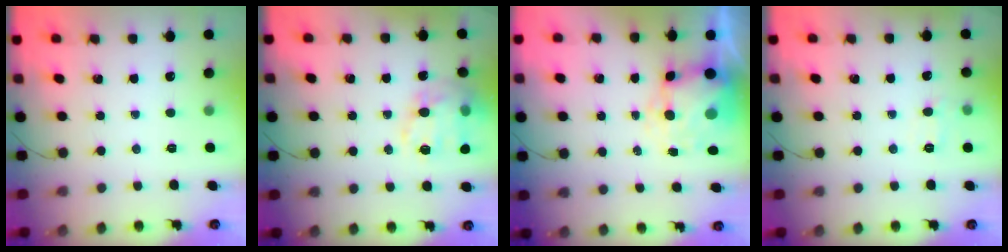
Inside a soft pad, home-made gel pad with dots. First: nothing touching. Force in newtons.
{"total": 18.1, "press": 17.8, "slide": 3.2}
{"total": 8.3, "press": 8.1, "slide": 2.0}
{"total": 6.4, "press": 6.2, "slide": 1.6}